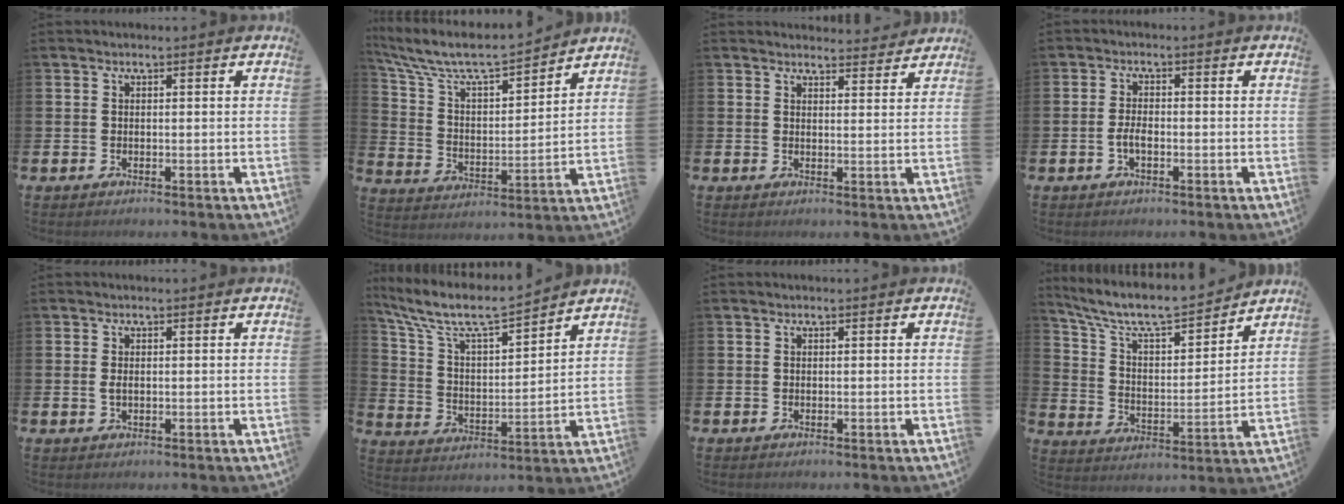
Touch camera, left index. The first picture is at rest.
{"total": 8.6, "force": [7.9, 1.7, 2.8], "torque": [-0.097, -0.055, 0.135]}
{"total": 2.8, "force": [2.8, 0.4, 0.0], "torque": [0.004, -0.019, 0.049]}
{"total": 2.3, "force": [-0.8, 1.0, 1.9], "torque": [-0.035, 0.002, -0.016]}
{"total": 1.0, "force": [0.0, 0.5, 0.9], "torque": [-0.017, 0.004, -0.003]}
{"total": 8.8, "force": [7.8, 1.7, 3.5], "torque": [-0.110, -0.050, 0.134]}
{"total": 0.0}
{"total": 8.0, "force": [7.3, 1.7, 2.8], "torque": [-0.094, -0.052, 0.124]}